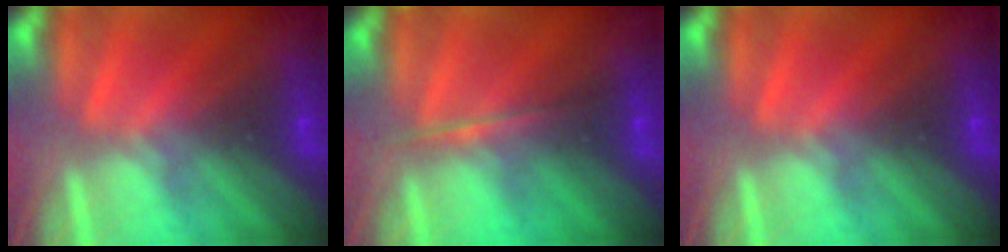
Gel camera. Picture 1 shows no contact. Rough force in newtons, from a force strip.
{"total": 1.7}
{"total": 0.0}